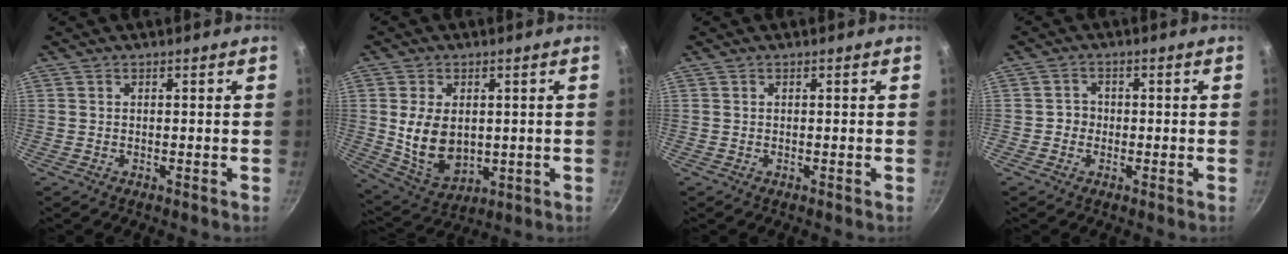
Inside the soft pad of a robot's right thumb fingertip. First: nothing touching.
{"total": 11.1, "force": [0.7, 7.5, 8.1], "torque": [-0.134, -0.018, 0.035]}
{"total": 0.0}
{"total": 2.3, "force": [-0.5, 2.1, 0.6], "torque": [0.008, 0.006, -0.012]}